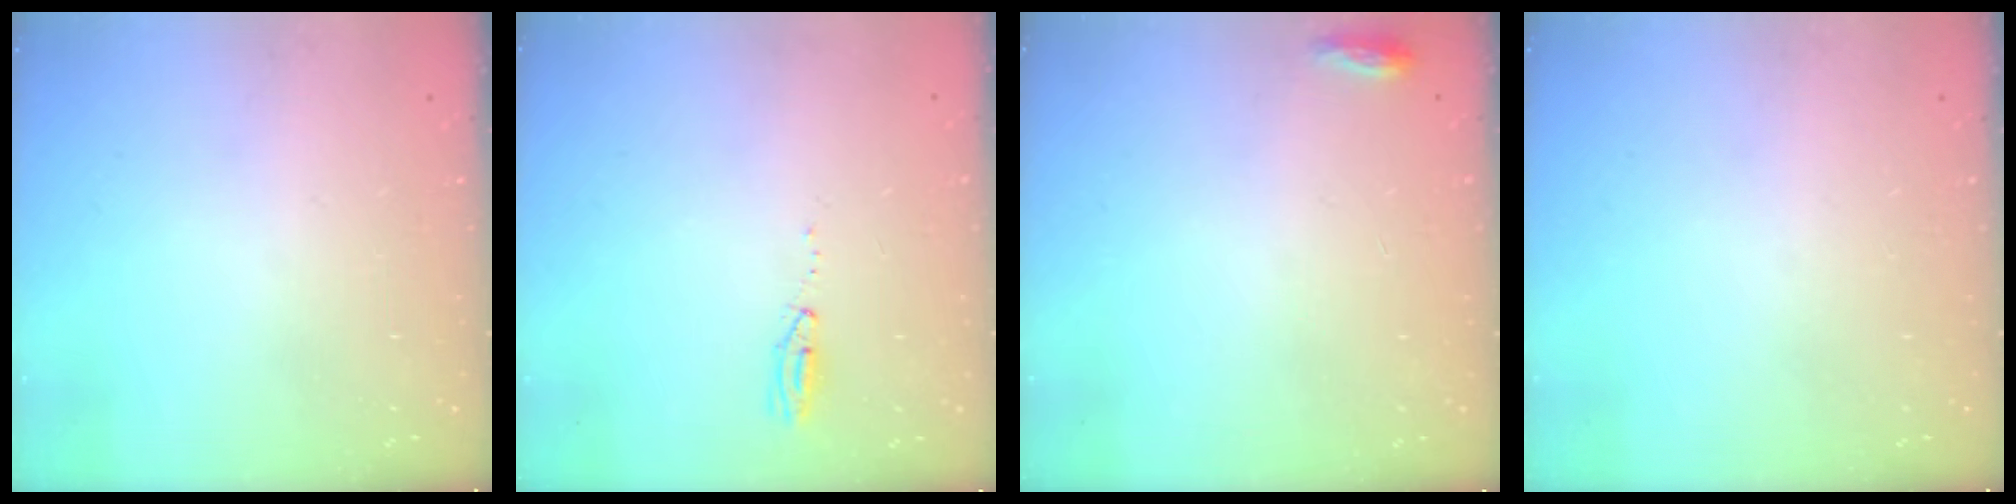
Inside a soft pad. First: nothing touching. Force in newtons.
{"total": 3.5, "press": 3.1, "slide": 1.6}
{"total": 3.7, "press": 3.5, "slide": 1.2}
{"total": 0.0}